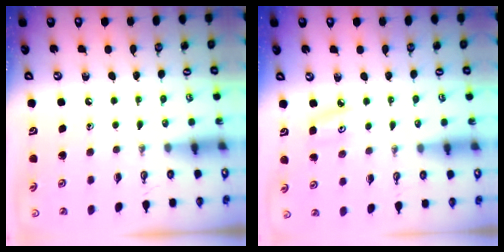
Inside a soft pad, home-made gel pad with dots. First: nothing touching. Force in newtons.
{"total": 4.4, "press": 4.4, "slide": 0.3}